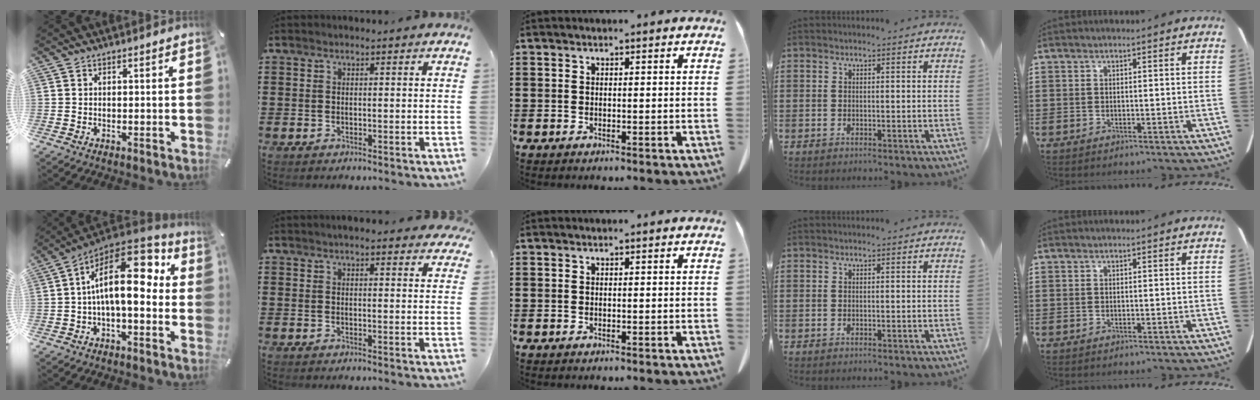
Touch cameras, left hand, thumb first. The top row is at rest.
{"thumb": {"total": 18.6, "force": [3.2, 9.0, 15.9], "torque": [-0.261, -0.021, 0.058]}, "index": {"total": 3.1, "force": [2.9, 0.3, 1.2], "torque": [-0.022, -0.004, 0.052]}}